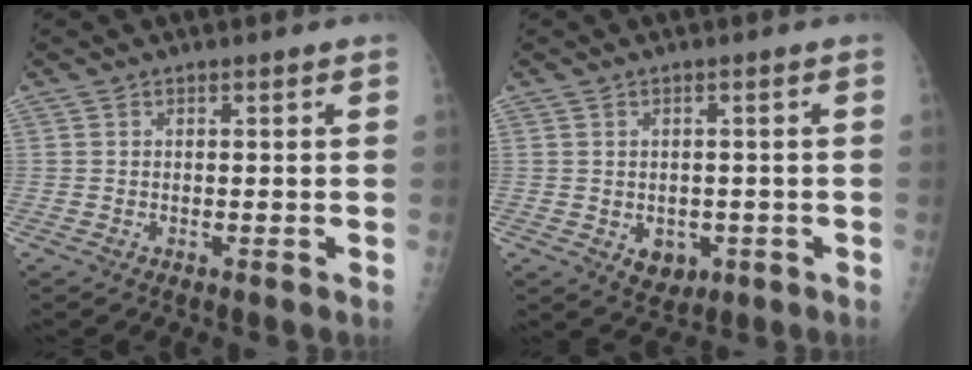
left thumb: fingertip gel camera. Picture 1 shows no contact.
{"total": 4.6, "force": [-1.2, 3.6, 2.6], "torque": [-0.018, -0.001, -0.003]}